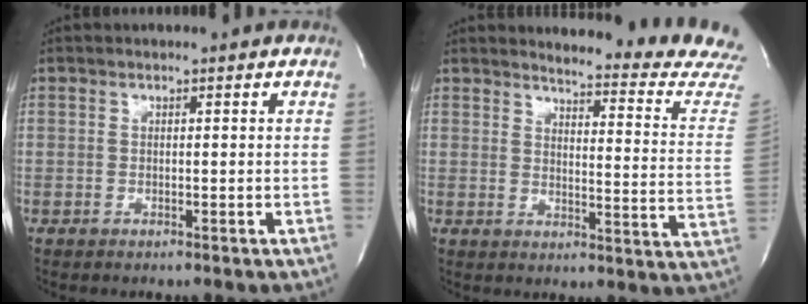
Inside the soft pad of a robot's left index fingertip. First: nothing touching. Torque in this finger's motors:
{"motor_torque": [0.26, -0.52, 0.24, -0.01]}